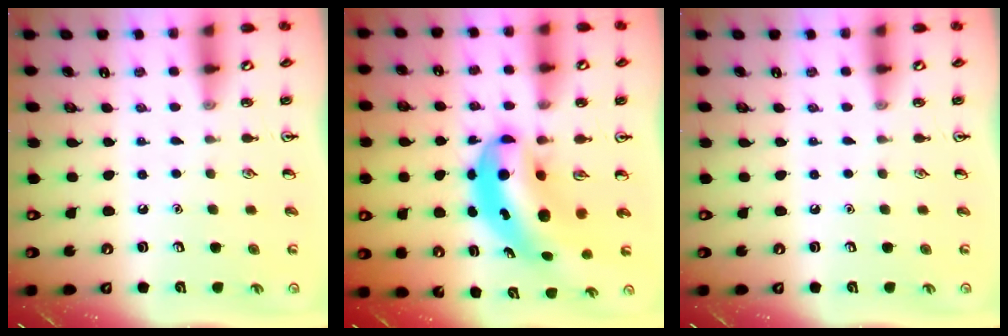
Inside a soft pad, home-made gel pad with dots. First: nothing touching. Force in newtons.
{"total": 8.1, "press": 7.7, "slide": 2.3}
{"total": 0.0}